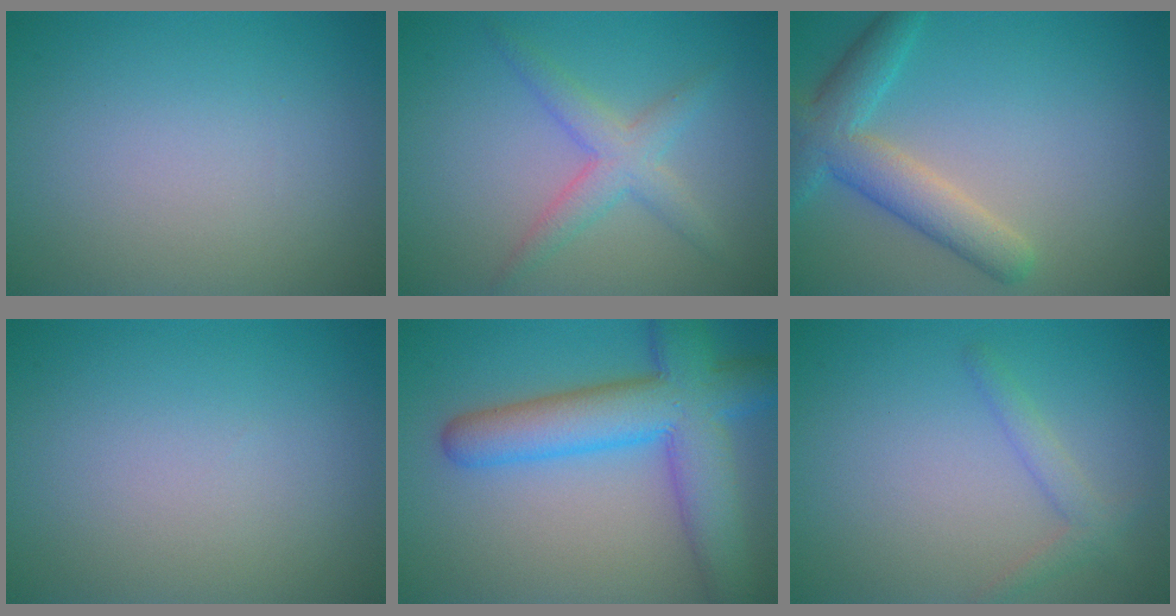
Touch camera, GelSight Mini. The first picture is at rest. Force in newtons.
{"total": 2.4, "press": 2.4, "slide": 0.1}
{"total": 5.0, "press": 5.0, "slide": 0.3}
{"total": 0.0}
{"total": 9.1, "press": 9.1, "slide": 0.3}
{"total": 1.8, "press": 1.7, "slide": 0.1}